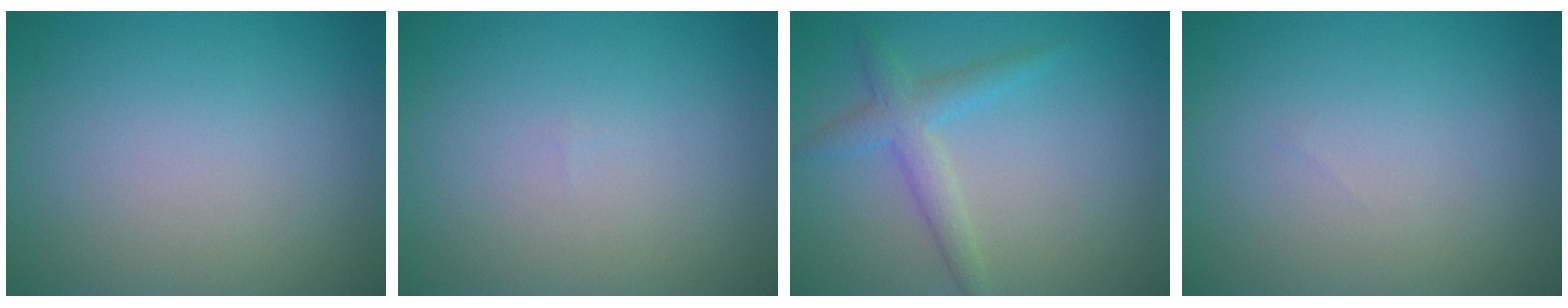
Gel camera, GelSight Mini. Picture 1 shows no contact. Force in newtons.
{"total": 0.0}
{"total": 2.7, "press": 2.7, "slide": 0.1}
{"total": 0.0}